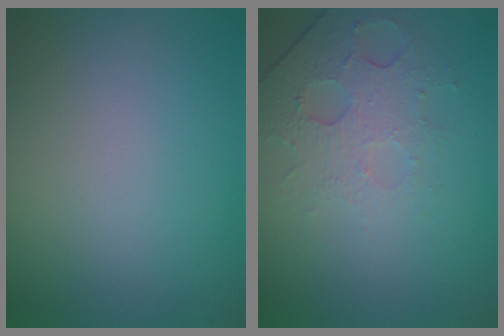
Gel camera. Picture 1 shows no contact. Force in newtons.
{"total": 4.8, "press": 3.2, "slide": 3.6}